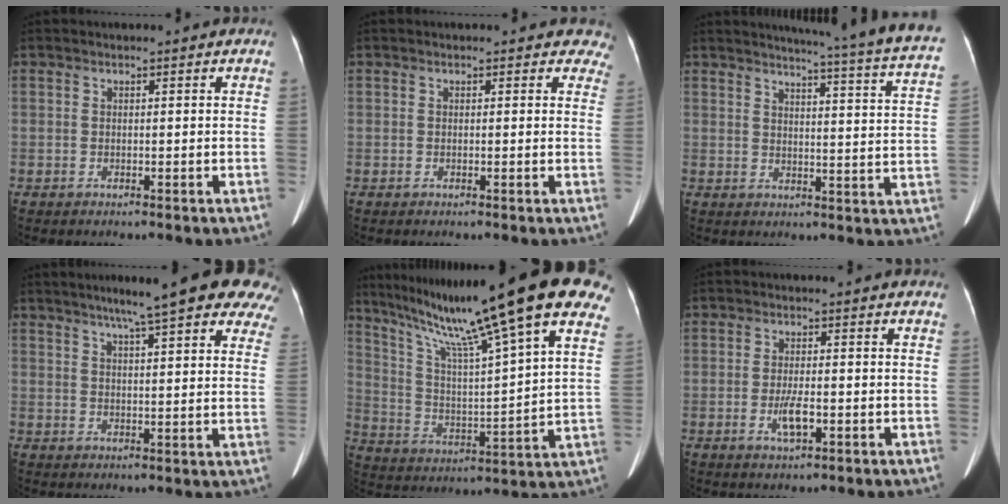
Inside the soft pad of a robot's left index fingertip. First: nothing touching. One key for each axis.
{"total": 2.6, "fx": 2.1, "fy": 1.5, "fz": -0.1, "tx": 0.027, "ty": -0.008, "tz": -0.004}
{"total": 19.5, "fx": 17.5, "fy": -1.1, "fz": 8.4, "tx": -0.115, "ty": -0.082, "tz": 0.189}
{"total": 18.0, "fx": 13.7, "fy": 2.6, "fz": 11.4, "tx": -0.150, "ty": 0.022, "tz": 0.160}
{"total": 30.0, "fx": 21.5, "fy": 1.9, "fz": 20.8, "tx": -0.332, "ty": 0.007, "tz": 0.314}
{"total": 3.5, "fx": -1.1, "fy": 0.9, "fz": 3.2, "tx": -0.065, "ty": -0.003, "tz": -0.017}